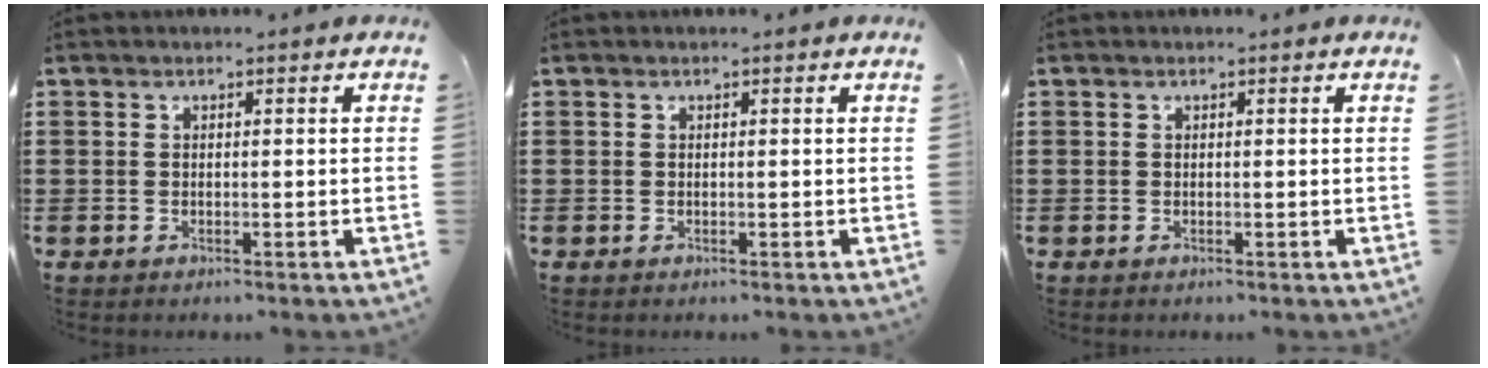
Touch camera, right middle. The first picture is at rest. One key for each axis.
{"total": 0.0}
{"total": 0.0}